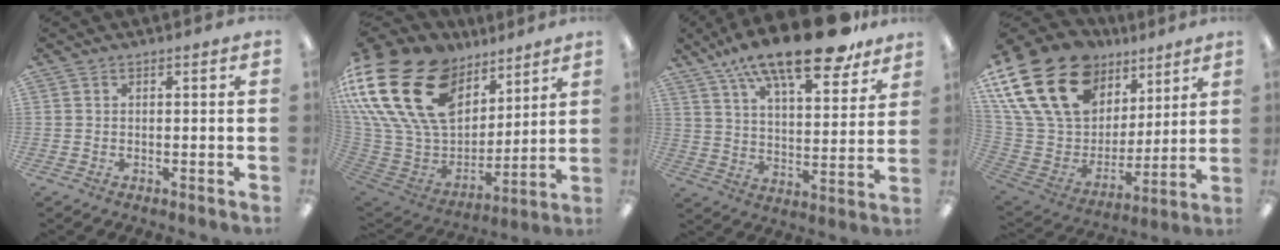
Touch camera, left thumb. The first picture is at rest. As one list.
[{"total": 28.5, "force": [12.8, 18.7, 17.3], "torque": [-0.376, -0.065, 0.257]}, {"total": 20.9, "force": [15.4, 6.4, 12.7], "torque": [-0.205, -0.094, 0.259]}, {"total": 26.8, "force": [14.3, 17.3, 14.7], "torque": [-0.316, -0.066, 0.281]}]